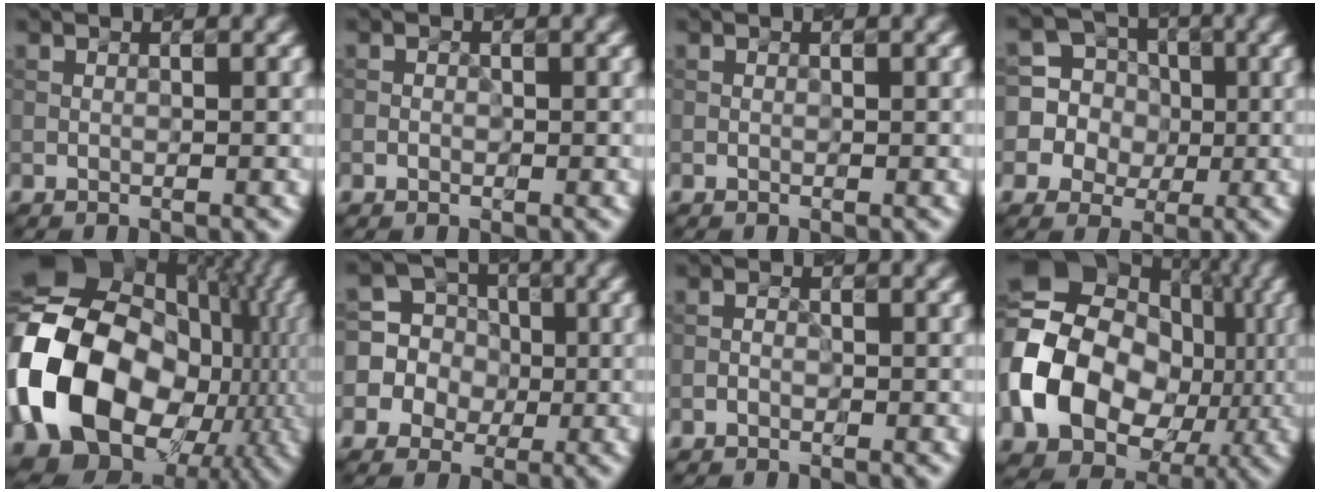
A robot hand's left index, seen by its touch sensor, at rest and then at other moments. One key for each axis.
{"total": 0.5, "fx": -0.2, "fy": 0.5, "fz": 0.2, "tx": -0.004, "ty": -0.001, "tz": -0.005}
{"total": 0.0}
{"total": 8.1, "fx": 1.1, "fy": 7.7, "fz": 2.2, "tx": -0.075, "ty": 0.033, "tz": 0.009}
{"total": 21.4, "fx": -2.6, "fy": 17.2, "fz": 12.5, "tx": -0.286, "ty": -0.012, "tz": -0.040}
{"total": 6.7, "fx": 0.7, "fy": 6.4, "fz": 2.0, "tx": -0.054, "ty": 0.028, "tz": -0.021}
{"total": 0.8, "fx": -0.4, "fy": 0.5, "fz": 0.5, "tx": -0.008, "ty": 0.002, "tz": -0.012}
{"total": 17.5, "fx": -1.4, "fy": 14.5, "fz": 9.7, "tx": -0.206, "ty": -0.012, "tz": -0.032}